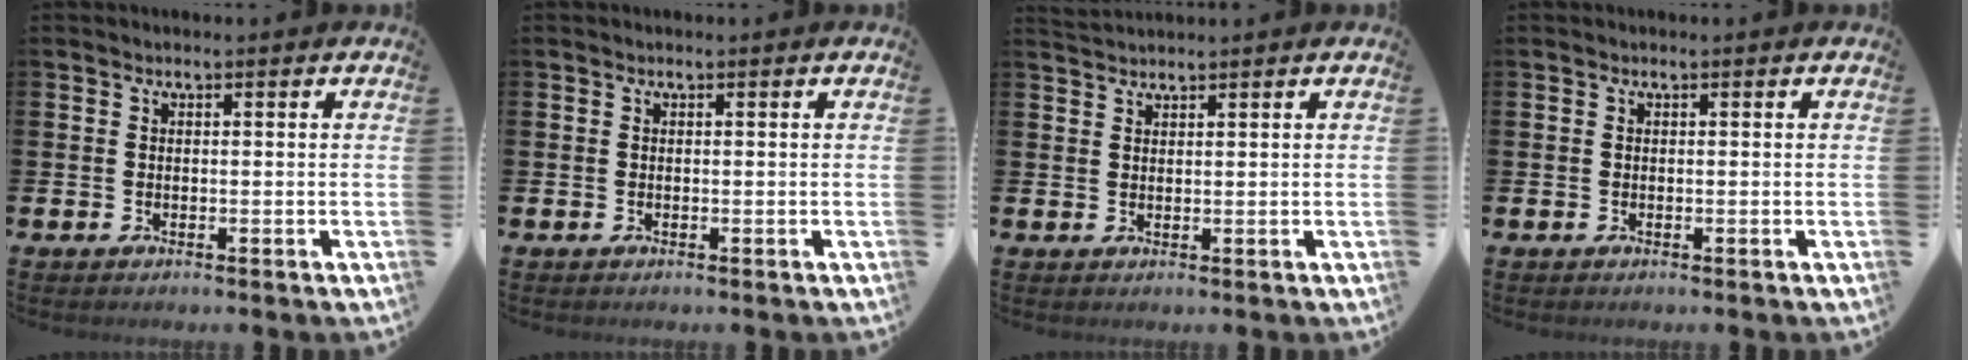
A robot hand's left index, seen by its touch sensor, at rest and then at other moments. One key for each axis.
{"total": 0.0}
{"total": 1.4, "fx": 1.4, "fy": 0.0, "fz": -0.1, "tx": 0.003, "ty": -0.002, "tz": 0.026}
{"total": 0.0}